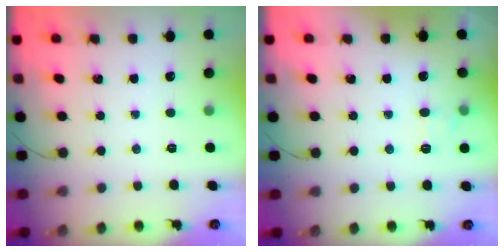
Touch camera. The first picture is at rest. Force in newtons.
{"total": 7.0, "press": 6.8, "slide": 1.5}